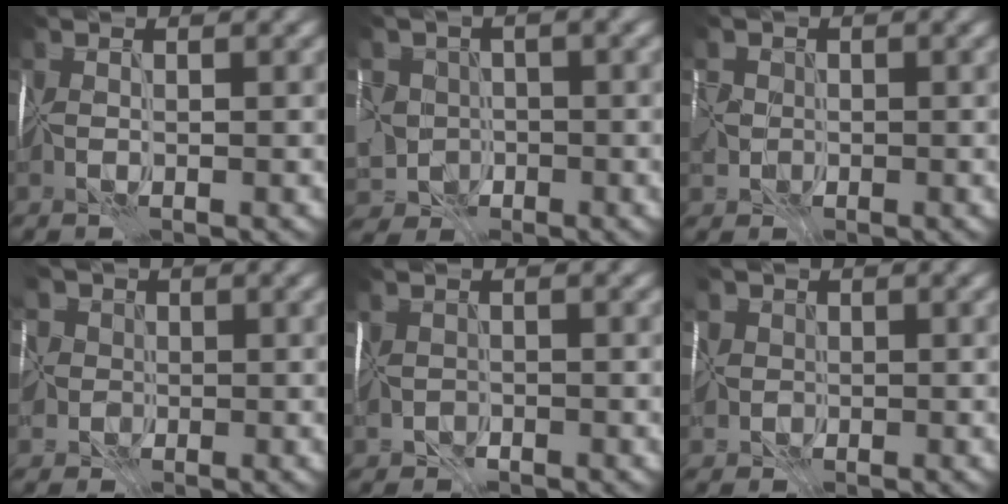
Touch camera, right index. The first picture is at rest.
{"total": 4.9, "force": [-2.2, 4.3, 1.1], "torque": [-0.007, -0.011, -0.035]}
{"total": 1.9, "force": [-0.5, 1.6, -0.9], "torque": [0.031, 0.005, -0.014]}
{"total": 5.7, "force": [1.1, 5.4, 1.4], "torque": [-0.031, 0.027, -0.029]}
{"total": 1.5, "force": [-1.2, 0.7, -0.4], "torque": [0.004, -0.007, -0.023]}
{"total": 2.5, "force": [0.3, 2.5, -0.2], "torque": [0.006, 0.011, -0.005]}